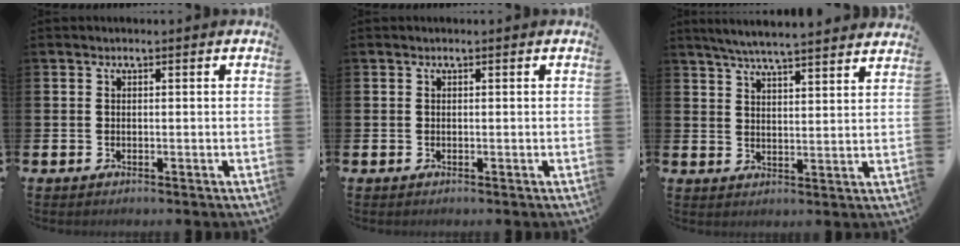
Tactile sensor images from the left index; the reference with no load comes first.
{"total": 0.0}
{"total": 5.9, "force": [5.7, -0.3, 1.3], "torque": [-0.040, -0.033, 0.100]}